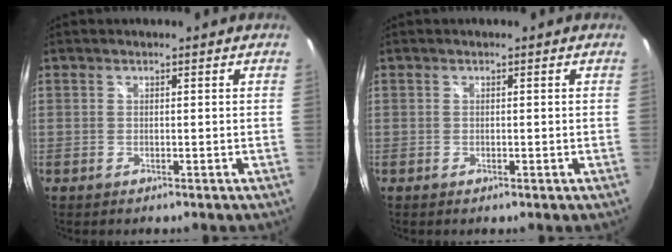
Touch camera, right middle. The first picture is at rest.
{"total": 0.0}